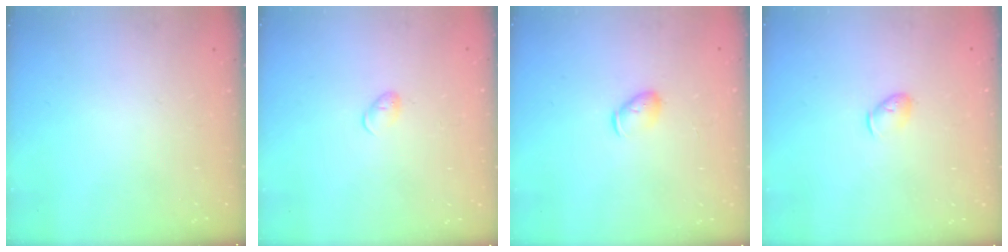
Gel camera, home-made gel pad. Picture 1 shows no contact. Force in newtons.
{"total": 4.2, "press": 4.1, "slide": 0.7}
{"total": 4.7, "press": 4.6, "slide": 0.7}
{"total": 4.7, "press": 4.6, "slide": 0.9}